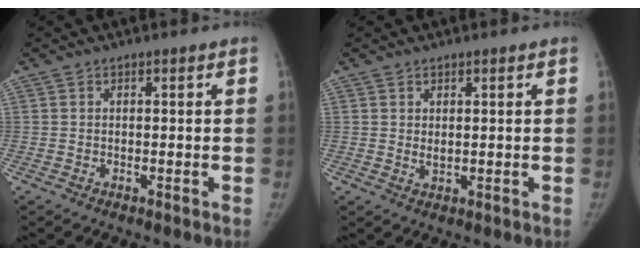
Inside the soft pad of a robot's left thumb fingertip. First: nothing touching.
{"total": 1.5, "force": [0.4, 0.8, 1.2], "torque": [-0.016, -0.006, 0.008]}